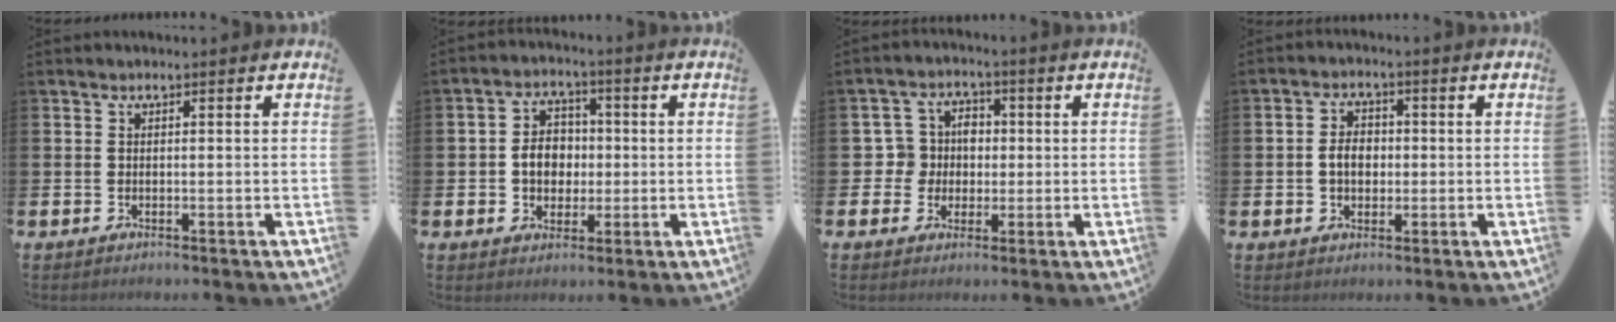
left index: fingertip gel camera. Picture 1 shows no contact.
{"total": 5.0, "force": [-0.2, 4.2, 2.7], "torque": [-0.040, 0.005, -0.013]}
{"total": 5.0, "force": [0.4, 4.8, 1.3], "torque": [-0.039, 0.014, 0.004]}
{"total": 3.6, "force": [-0.2, 2.7, 2.4], "torque": [-0.026, 0.002, -0.012]}